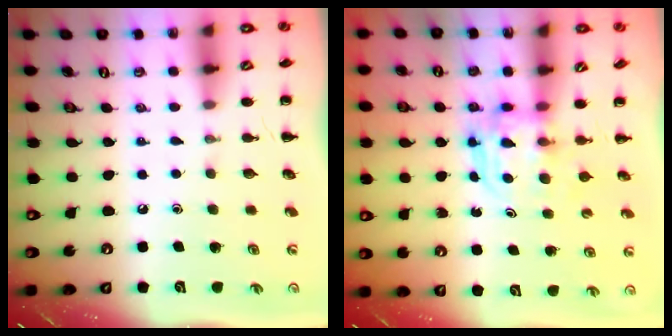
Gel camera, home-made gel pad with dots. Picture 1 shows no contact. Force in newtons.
{"total": 3.6, "press": 3.6, "slide": 0.2}